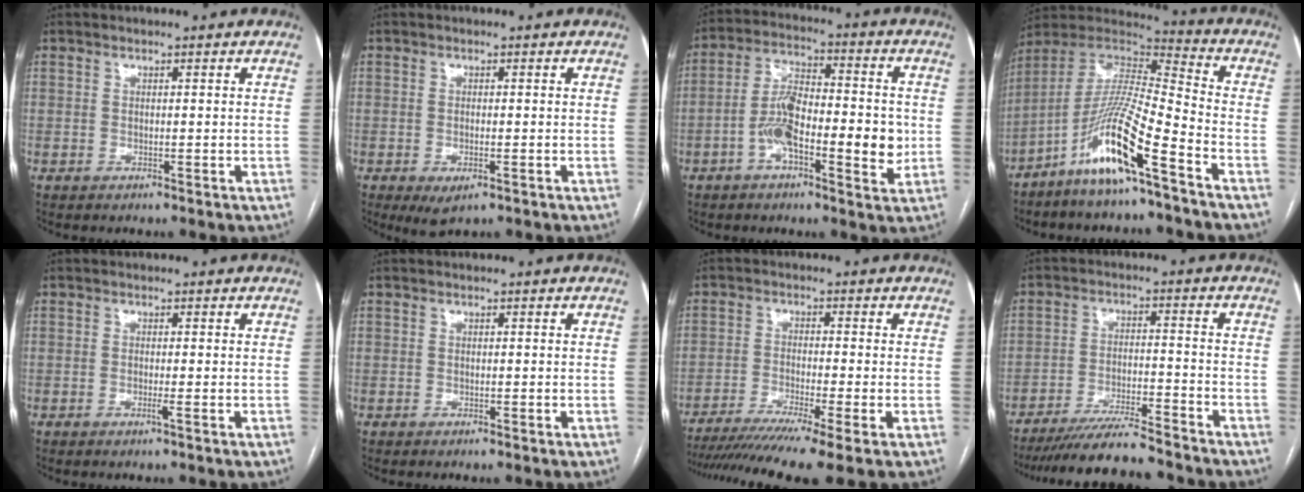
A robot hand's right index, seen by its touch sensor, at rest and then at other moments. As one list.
[{"total": 3.5, "force": [-1.7, 1.3, 2.8], "torque": [-0.045, -0.006, -0.018]}, {"total": 12.1, "force": [-2.6, 4.2, 11.0], "torque": [-0.194, 0.019, -0.047]}, {"total": 14.6, "force": [-8.5, 0.2, 11.8], "torque": [-0.240, -0.006, -0.165]}, {"total": 0.8, "force": [-0.3, -0.2, 0.7], "torque": [-0.013, -0.001, -0.006]}, {"total": 0.0}, {"total": 13.5, "force": [-10.1, -1.0, 8.8], "torque": [-0.143, -0.032, -0.163]}, {"total": 12.3, "force": [-11.4, 0.5, 4.7], "torque": [-0.068, -0.010, -0.184]}]